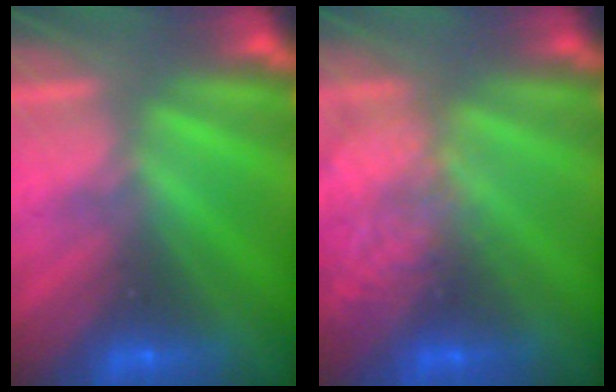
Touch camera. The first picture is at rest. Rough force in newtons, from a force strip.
{"total": 2.1}